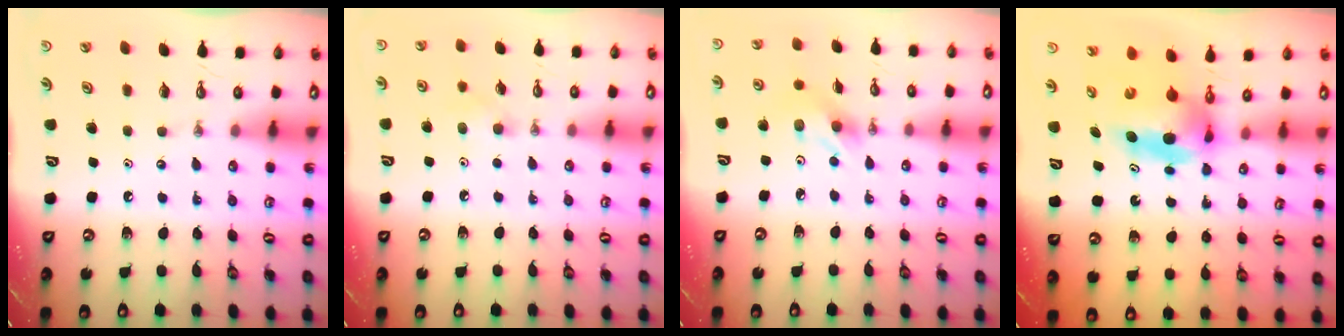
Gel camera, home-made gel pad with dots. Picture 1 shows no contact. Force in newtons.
{"total": 7.8, "press": 6.9, "slide": 3.7}
{"total": 7.0, "press": 7.0, "slide": 0.2}
{"total": 6.1, "press": 6.0, "slide": 1.0}